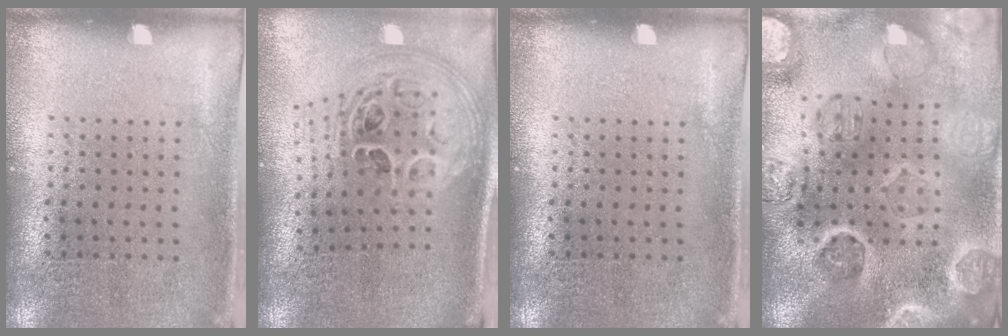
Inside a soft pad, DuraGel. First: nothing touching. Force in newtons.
{"total": 2.8, "press": 2.0, "slide": 2.0}
{"total": 0.0}
{"total": 4.5, "press": 4.0, "slide": 2.1}